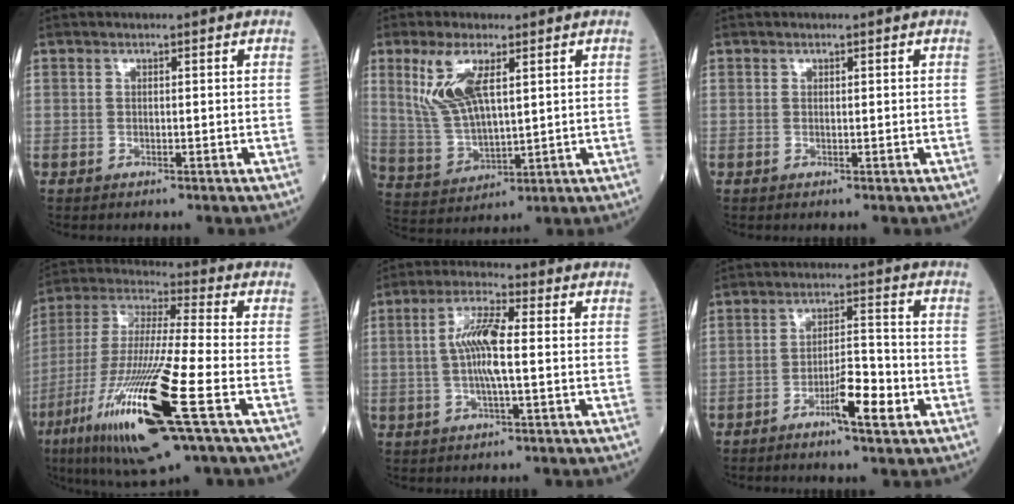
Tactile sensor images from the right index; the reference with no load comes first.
{"total": 9.4, "force": [3.9, 3.2, 7.9], "torque": [-0.184, 0.007, 0.090]}
{"total": 0.0}
{"total": 21.9, "force": [-9.1, 1.3, 19.8], "torque": [-0.418, -0.047, -0.167]}
{"total": 7.1, "force": [0.2, 0.8, 7.0], "torque": [-0.143, 0.005, 0.001]}
{"total": 6.6, "force": [-3.2, 1.1, 5.6], "torque": [-0.098, 0.004, -0.051]}